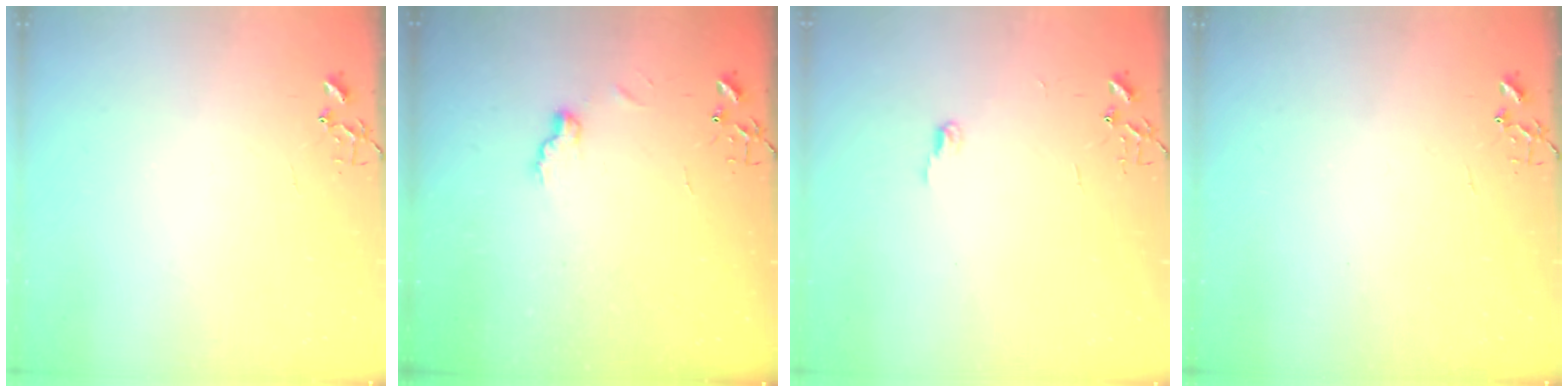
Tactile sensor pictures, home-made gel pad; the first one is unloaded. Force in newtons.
{"total": 6.7, "press": 6.6, "slide": 0.7}
{"total": 4.4, "press": 4.4, "slide": 0.4}
{"total": 0.0}